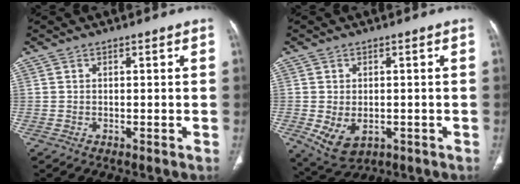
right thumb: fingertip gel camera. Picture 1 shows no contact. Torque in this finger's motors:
{"motor_torque": [-0.34, 0.18, -0.31, -0.01, 0.18]}